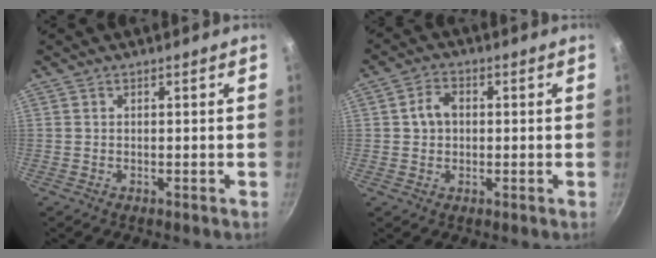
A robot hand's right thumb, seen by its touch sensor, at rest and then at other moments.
{"total": 4.5, "force": [0.4, 3.5, 2.8], "torque": [-0.041, 0.012, 0.005]}